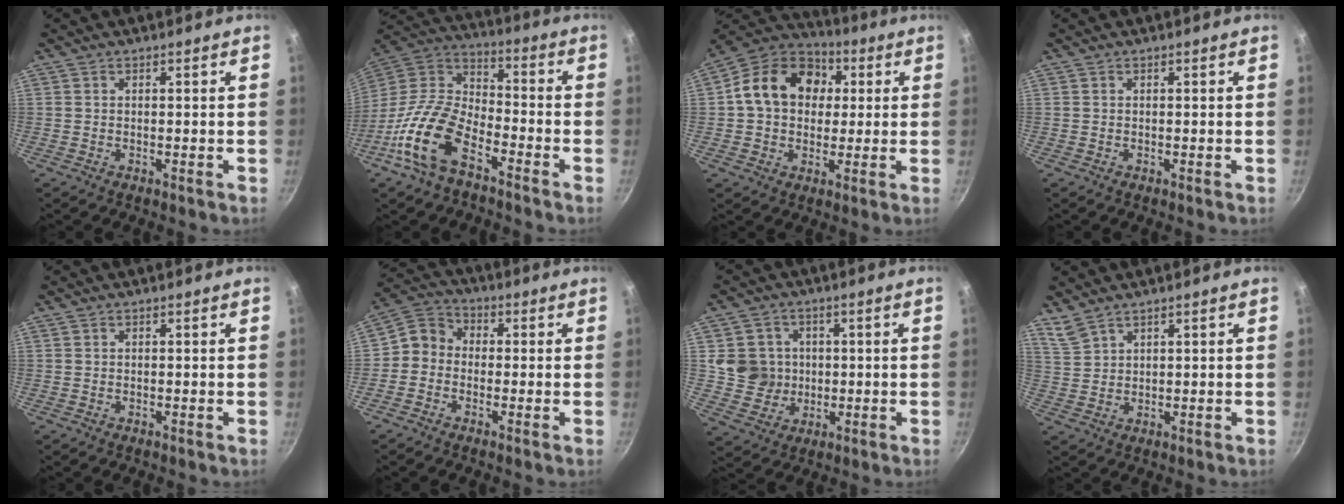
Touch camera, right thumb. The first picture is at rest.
{"total": 16.5, "force": [-8.9, 8.3, 11.2], "torque": [-0.205, 0.065, -0.191]}
{"total": 16.4, "force": [2.8, 12.9, 9.7], "torque": [-0.136, 0.027, 0.030]}
{"total": 0.0}
{"total": 0.0}
{"total": 5.9, "force": [-1.1, 5.2, 2.6], "torque": [-0.029, 0.022, -0.045]}
{"total": 7.9, "force": [0.9, 7.6, 1.7], "torque": [0.001, -0.001, 0.021]}
{"total": 3.5, "force": [3.1, 1.0, 1.2], "torque": [-0.025, -0.008, 0.075]}